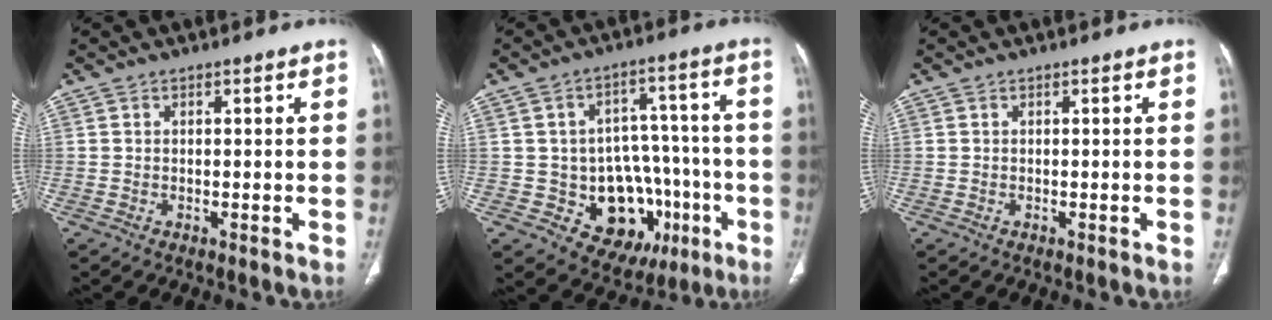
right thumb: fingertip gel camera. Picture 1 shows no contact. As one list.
[{"total": 16.9, "force": [-5.1, 12.8, 9.8], "torque": [-0.080, 0.042, -0.053]}, {"total": 0.0}]